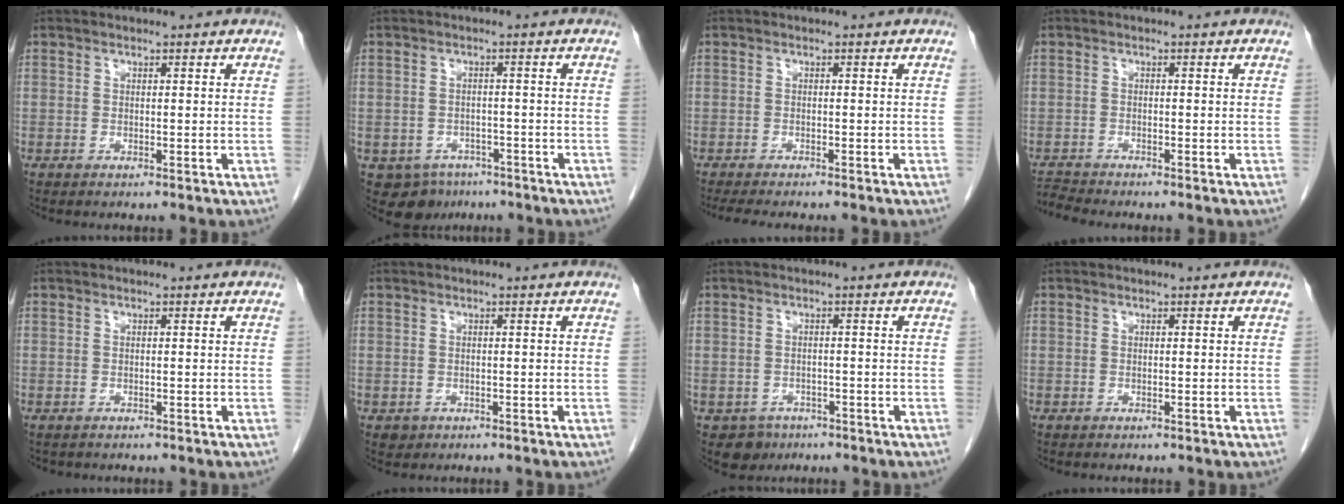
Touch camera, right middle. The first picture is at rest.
{"total": 6.1, "force": [-3.9, 4.4, 1.3], "torque": [-0.015, 0.005, -0.050]}
{"total": 5.5, "force": [-4.6, 0.7, 2.8], "torque": [-0.034, -0.010, -0.067]}
{"total": 2.4, "force": [-2.2, -0.9, -0.4], "torque": [0.001, -0.017, -0.042]}
{"total": 0.6, "force": [-0.5, 0.3, 0.1], "torque": [-0.011, 0.001, -0.007]}
{"total": 1.1, "force": [-0.5, 0.9, 0.1], "torque": [-0.003, 0.003, -0.003]}
{"total": 3.5, "force": [-2.2, 2.7, 0.3], "torque": [-0.003, 0.007, -0.030]}
{"total": 0.0}